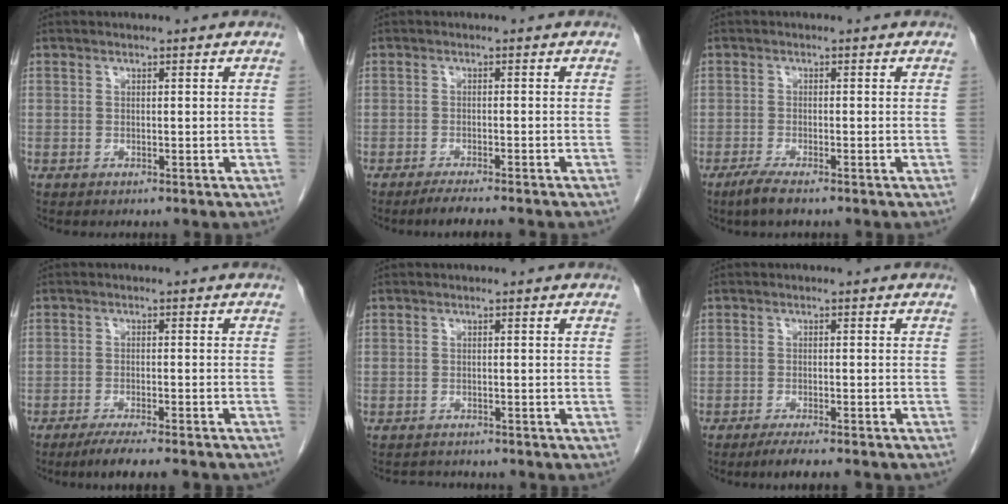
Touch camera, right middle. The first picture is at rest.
{"total": 4.9, "force": [-4.2, -0.1, 2.6], "torque": [-0.034, -0.009, -0.063]}
{"total": 3.2, "force": [-2.3, 0.3, 2.2], "torque": [-0.050, -0.008, -0.044]}
{"total": 9.3, "force": [-7.9, 0.9, 4.9], "torque": [-0.063, -0.015, -0.115]}
{"total": 2.0, "force": [-2.0, 0.5, -0.3], "torque": [-0.002, -0.009, -0.032]}
{"total": 6.5, "force": [-5.5, 0.4, 3.5], "torque": [-0.042, -0.011, -0.077]}